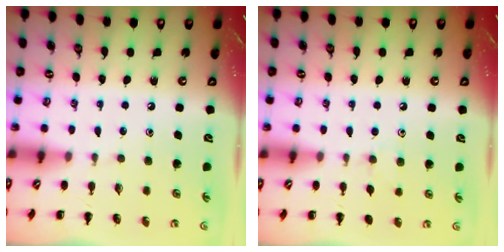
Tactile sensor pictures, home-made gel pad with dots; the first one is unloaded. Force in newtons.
{"total": 3.2, "press": 3.0, "slide": 1.3}